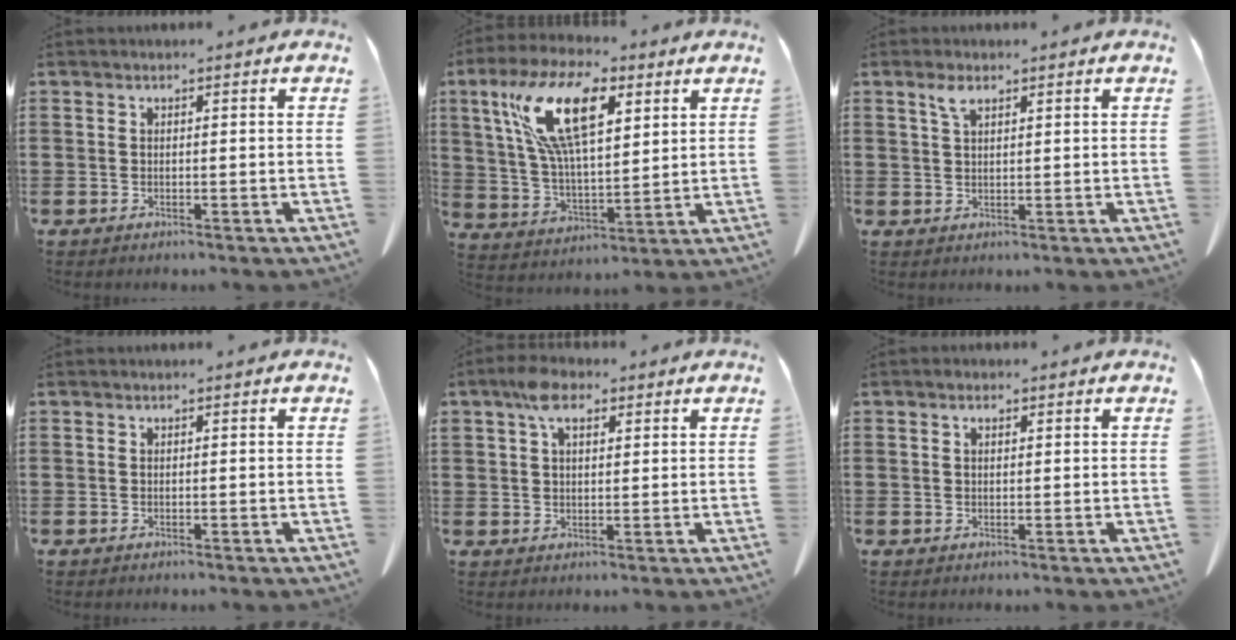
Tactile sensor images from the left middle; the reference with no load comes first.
{"total": 15.1, "force": [7.3, 6.0, 11.8], "torque": [-0.257, -0.001, 0.127]}
{"total": 2.6, "force": [1.5, 0.9, 1.9], "torque": [-0.043, 0.004, 0.027]}
{"total": 0.0}
{"total": 5.7, "force": [3.4, 2.8, 3.6], "torque": [-0.074, 0.011, 0.059]}
{"total": 1.2, "force": [0.6, 0.6, 0.8], "torque": [-0.010, 0.002, 0.008]}